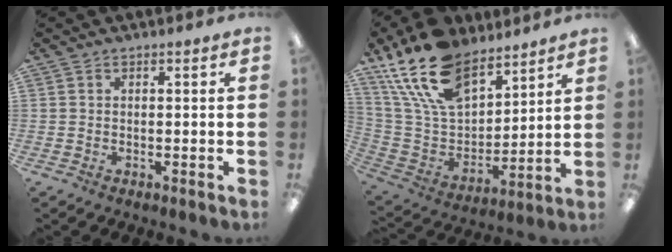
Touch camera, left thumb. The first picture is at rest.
{"total": 21.6, "force": [14.7, 11.1, 11.2], "torque": [-0.234, -0.073, 0.272]}